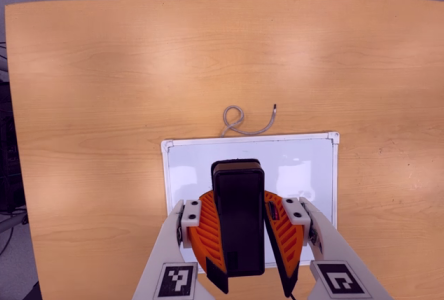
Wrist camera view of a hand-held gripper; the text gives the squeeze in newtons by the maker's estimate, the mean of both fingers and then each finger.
{"total": 11.6, "left": 10.9, "right": 12.3}